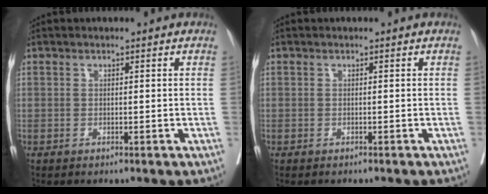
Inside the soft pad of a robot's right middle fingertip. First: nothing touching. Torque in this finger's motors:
{"motor_torque": [0.02, -0.32, 0.02, 0.01]}